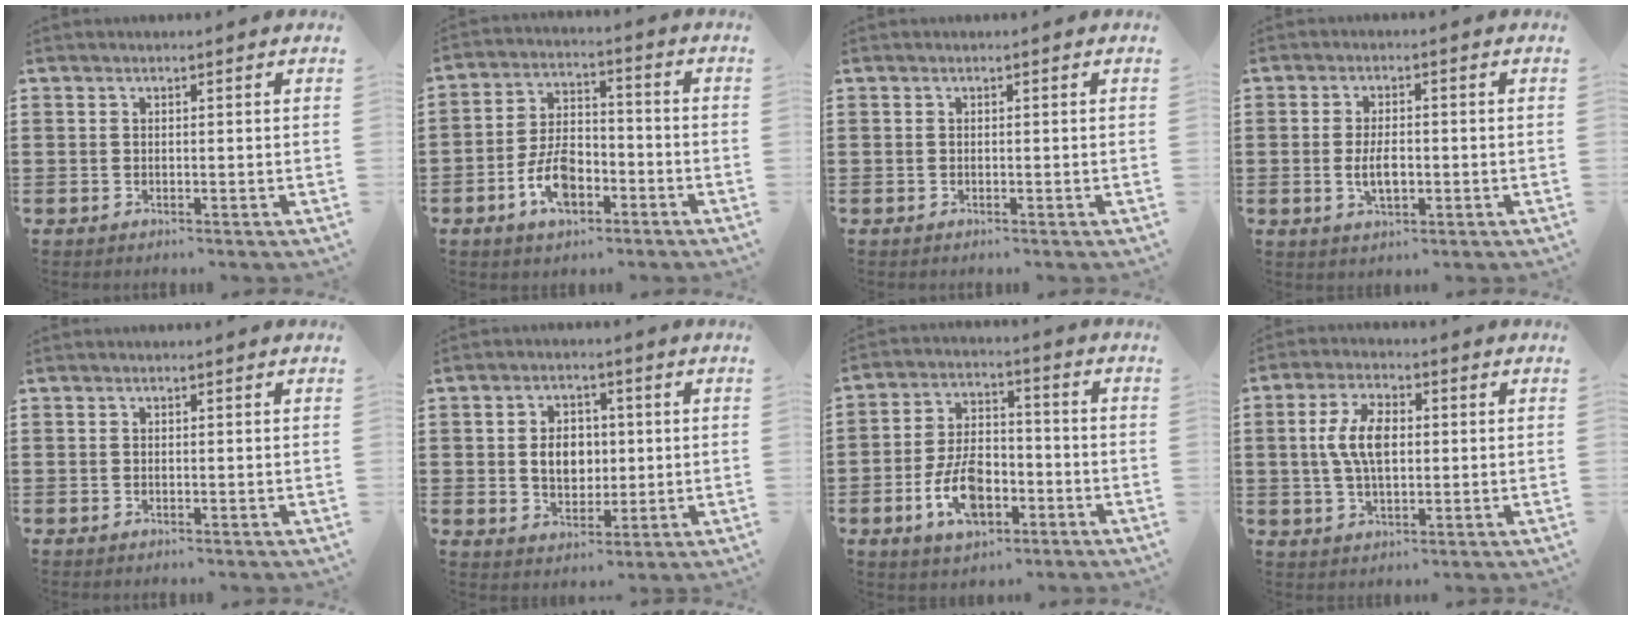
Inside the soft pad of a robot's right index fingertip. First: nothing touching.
{"total": 7.8, "force": [-3.4, 4.3, 5.6], "torque": [-0.118, 0.010, -0.065]}
{"total": 0.0}
{"total": 4.1, "force": [-0.6, 1.9, 3.6], "torque": [-0.073, -0.001, -0.012]}
{"total": 0.0}
{"total": 5.7, "force": [0.3, 4.3, 3.8], "torque": [-0.068, 0.008, -0.001]}
{"total": 9.1, "force": [-3.5, 5.0, 6.8], "torque": [-0.144, 0.006, -0.064]}
{"total": 7.6, "force": [0.5, 3.9, 6.6], "torque": [-0.142, 0.012, 0.004]}